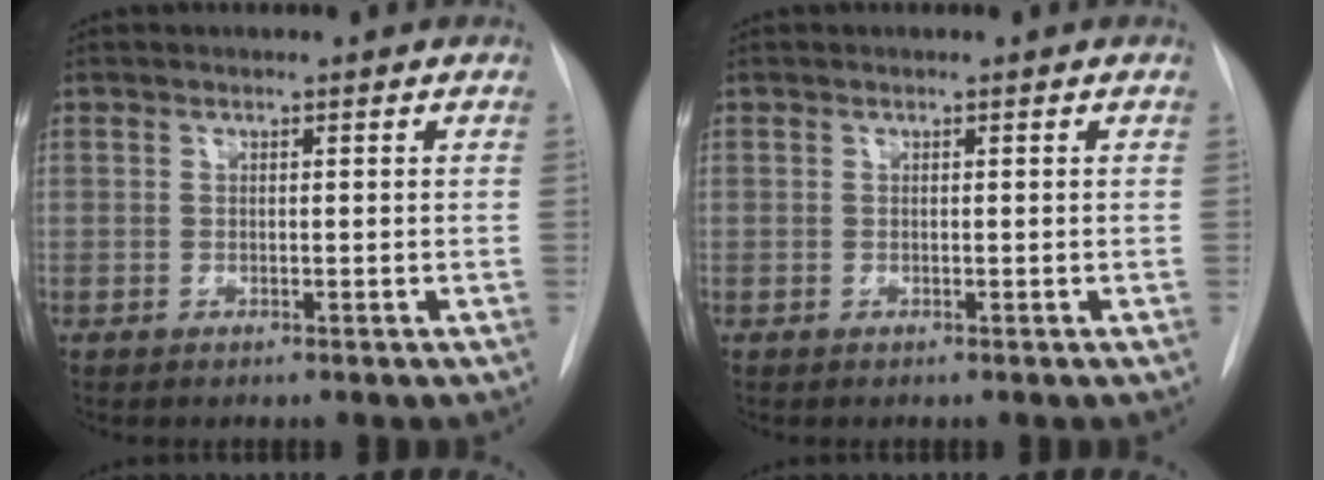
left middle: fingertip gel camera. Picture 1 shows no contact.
{"total": 0.0}